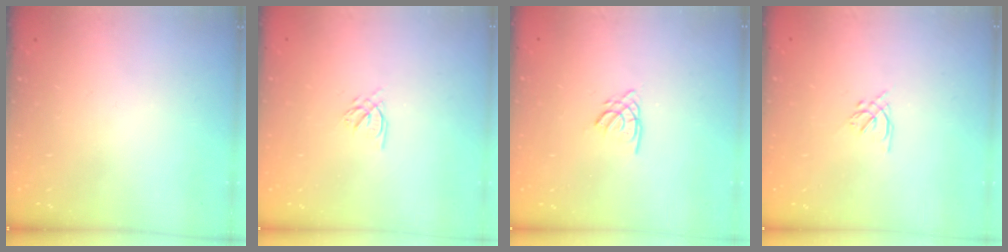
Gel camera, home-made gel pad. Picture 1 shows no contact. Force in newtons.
{"total": 2.2, "press": 2.2, "slide": 0.2}
{"total": 2.4, "press": 2.4, "slide": 0.1}
{"total": 1.7, "press": 1.6, "slide": 0.5}